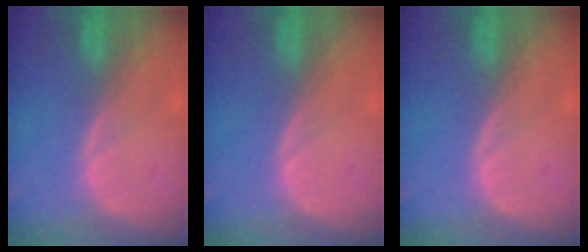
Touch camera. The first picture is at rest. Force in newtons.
{"total": 0.0}
{"total": 0.0}